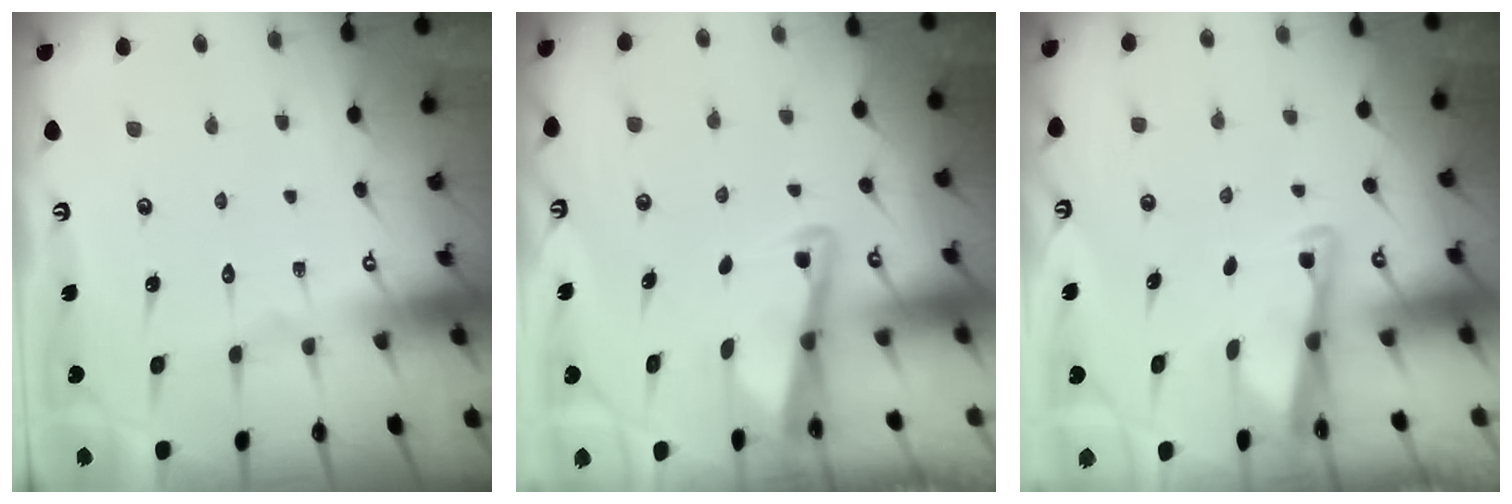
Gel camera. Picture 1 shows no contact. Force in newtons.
{"total": 3.0, "press": 2.9, "slide": 0.4}
{"total": 3.0, "press": 3.0, "slide": 0.3}